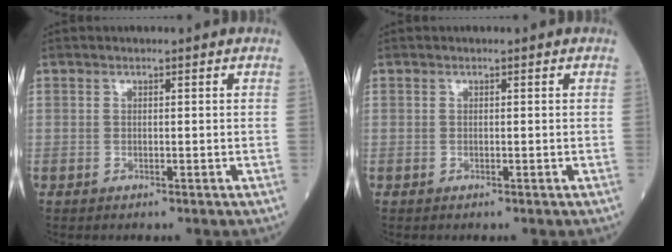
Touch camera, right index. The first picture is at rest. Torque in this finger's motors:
{"motor_torque": [0.06, 0.02, -0.04, -0.01]}